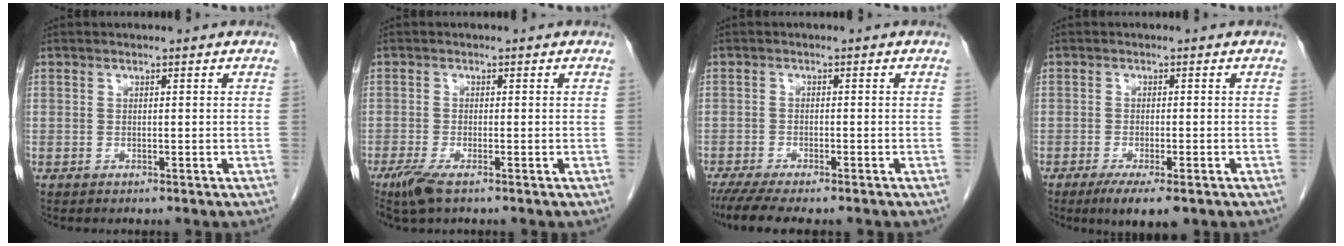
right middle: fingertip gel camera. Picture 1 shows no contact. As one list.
[{"total": 3.7, "force": [-2.4, 0.7, 2.7], "torque": [-0.062, -0.011, -0.046]}, {"total": 8.7, "force": [-7.1, 1.6, 4.7], "torque": [-0.072, -0.012, -0.112]}, {"total": 5.9, "force": [-3.8, 1.3, 4.4], "torque": [-0.065, -0.013, -0.055]}]